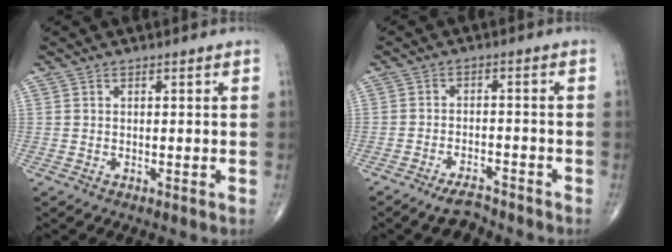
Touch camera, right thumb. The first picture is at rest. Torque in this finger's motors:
{"motor_torque": [0.12, -0.22, 0.17, 0.05, 0.09]}